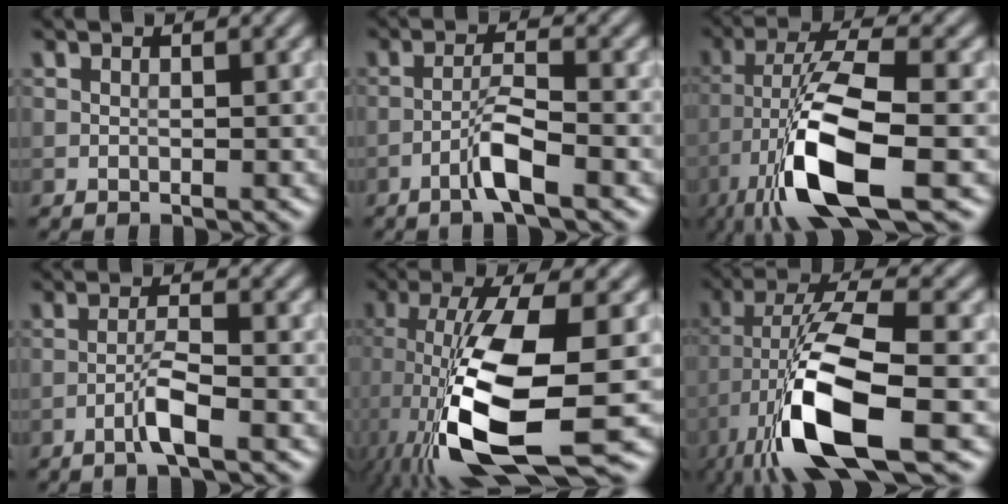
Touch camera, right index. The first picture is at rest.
{"total": 3.2, "force": [-1.8, 0.2, 2.6], "torque": [-0.050, 0.010, -0.041]}
{"total": 11.3, "force": [-5.3, 3.0, 9.6], "torque": [-0.187, 0.000, -0.101]}
{"total": 2.6, "force": [-1.5, 0.1, 2.2], "torque": [-0.043, 0.008, -0.034]}
{"total": 14.3, "force": [-3.8, 4.5, 13.0], "torque": [-0.257, -0.024, -0.061]}
{"total": 12.4, "force": [-5.4, 3.5, 10.6], "torque": [-0.214, -0.002, -0.099]}